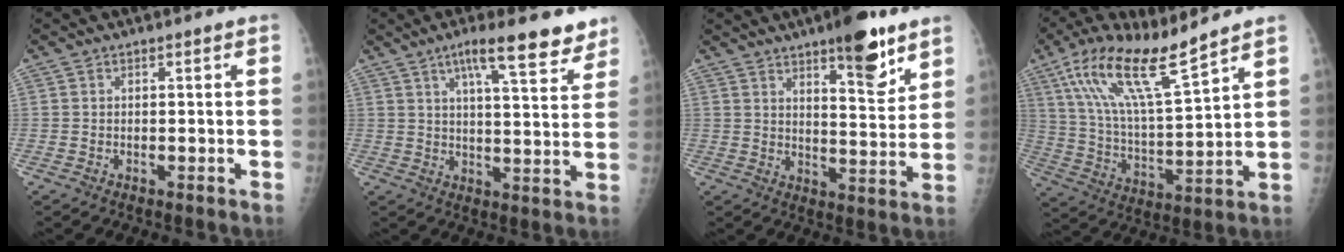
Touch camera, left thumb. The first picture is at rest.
{"total": 12.4, "force": [8.4, 2.8, 8.7], "torque": [-0.100, -0.039, 0.122]}
{"total": 11.9, "force": [7.5, 3.4, 8.5], "torque": [-0.094, -0.047, 0.109]}
{"total": 15.6, "force": [10.7, 2.4, 11.0], "torque": [-0.198, -0.052, 0.210]}